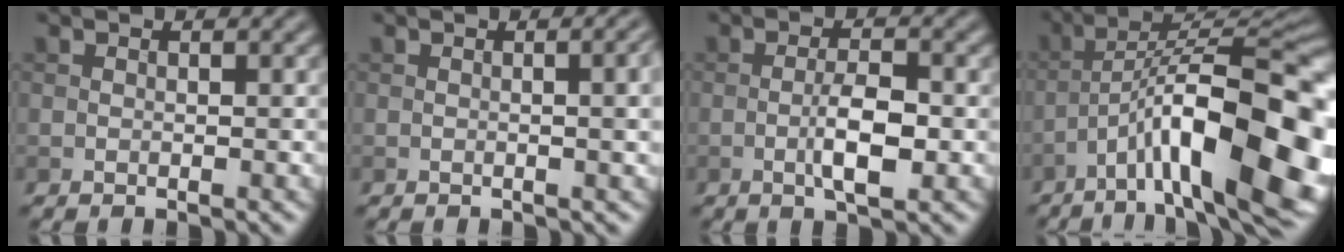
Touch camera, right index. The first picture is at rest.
{"total": 4.6, "force": [0.1, 1.9, 4.2], "torque": [-0.030, 0.011, -0.001]}
{"total": 3.8, "force": [-1.0, 1.0, 3.5], "torque": [-0.066, 0.001, -0.020]}
{"total": 16.7, "force": [-6.6, 5.6, 14.3], "torque": [-0.191, 0.022, -0.103]}